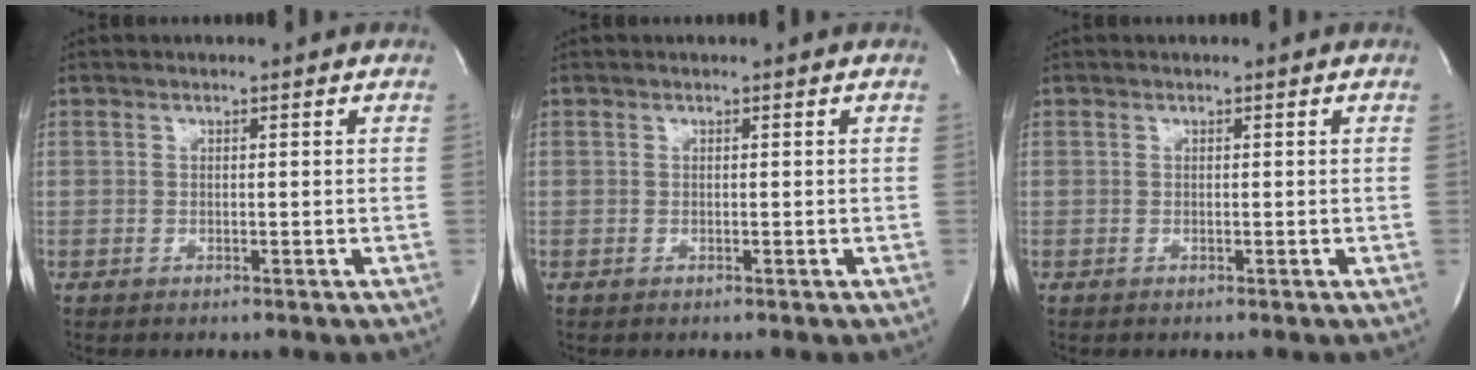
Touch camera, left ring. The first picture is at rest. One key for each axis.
{"total": 0.0}
{"total": 0.0}